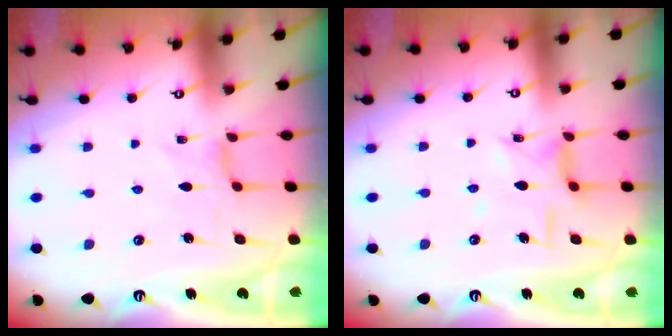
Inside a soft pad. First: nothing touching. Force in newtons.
{"total": 7.8, "press": 7.8, "slide": 0.5}